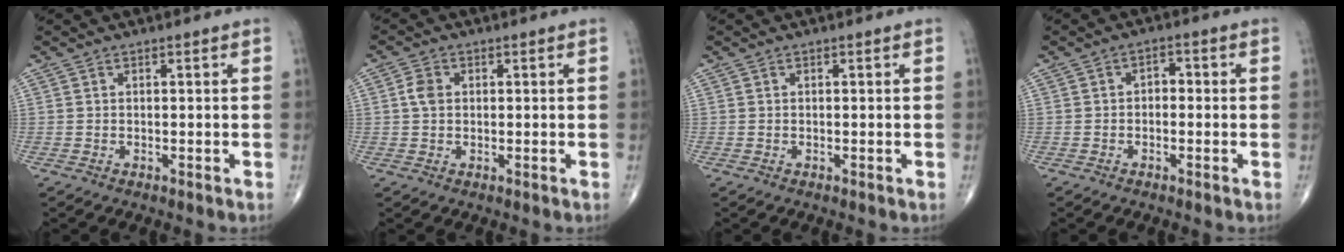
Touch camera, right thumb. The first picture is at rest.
{"total": 2.8, "force": [0.4, 2.1, 1.8], "torque": [-0.035, 0.004, 0.004]}
{"total": 0.0}
{"total": 2.4, "force": [-0.3, 1.6, 1.7], "torque": [-0.011, 0.010, -0.013]}